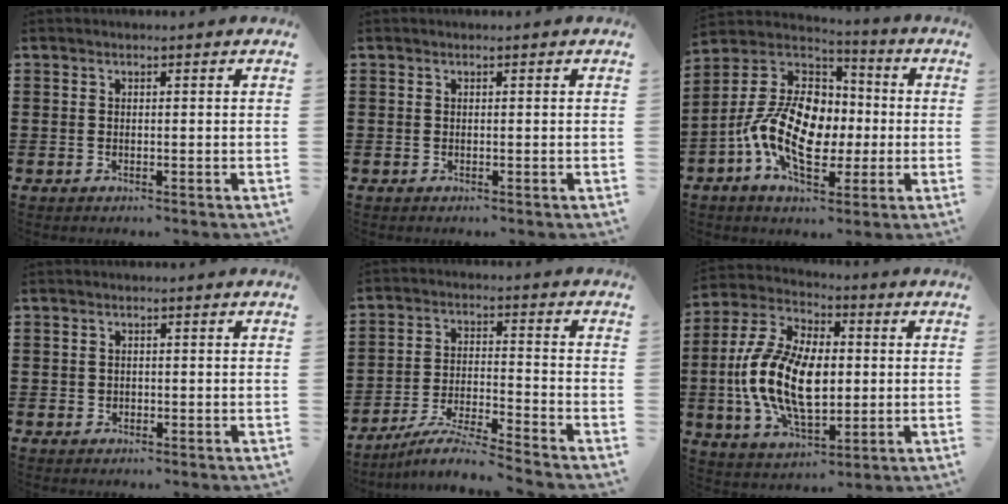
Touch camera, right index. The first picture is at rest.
{"total": 0.0}
{"total": 14.8, "force": [-2.7, 9.5, 11.1], "torque": [-0.261, 0.011, -0.050]}
{"total": 0.7, "force": [0.1, 0.7, 0.1], "torque": [-0.004, 0.004, 0.001]}
{"total": 6.4, "force": [-6.0, -0.5, 2.2], "torque": [-0.054, -0.011, -0.120]}
{"total": 15.1, "force": [-1.1, 8.7, 12.3], "torque": [-0.281, 0.000, -0.021]}